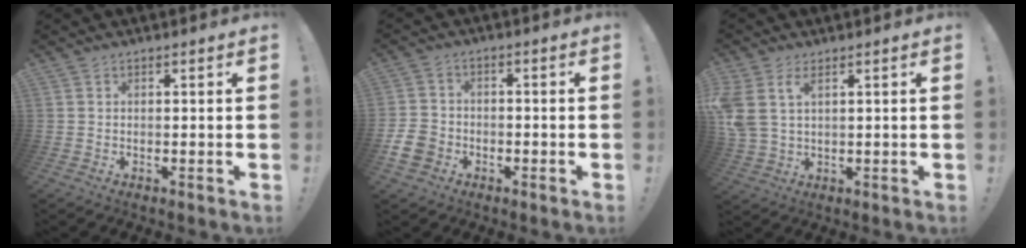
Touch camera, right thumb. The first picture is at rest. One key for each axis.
{"total": 7.6, "fx": -3.7, "fy": 5.9, "fz": 3.1, "tx": -0.074, "ty": 0.025, "tz": -0.067}
{"total": 6.9, "fx": 3.2, "fy": 4.0, "fz": 4.5, "tx": -0.092, "ty": -0.011, "tz": 0.062}